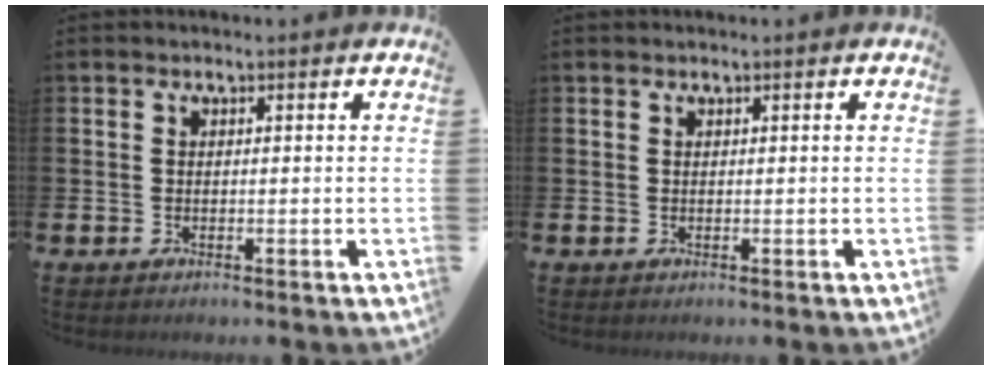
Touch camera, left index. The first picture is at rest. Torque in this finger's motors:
{"motor_torque": [0.06, 0.24, -0.03, -0.01]}